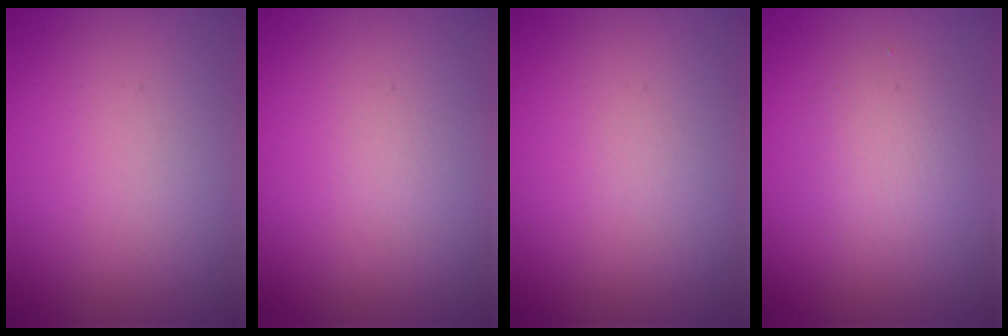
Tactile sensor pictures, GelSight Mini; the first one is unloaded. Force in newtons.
{"total": 0.0}
{"total": 0.0}
{"total": 2.4, "press": 2.4, "slide": 0.2}